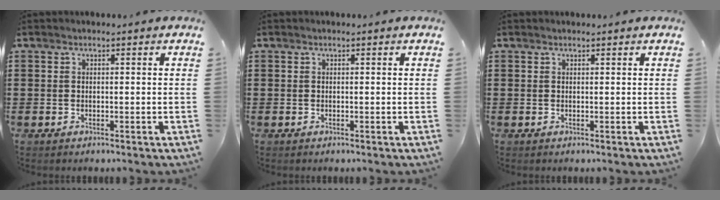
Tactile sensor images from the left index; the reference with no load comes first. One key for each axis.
{"total": 0.0}
{"total": 0.0}